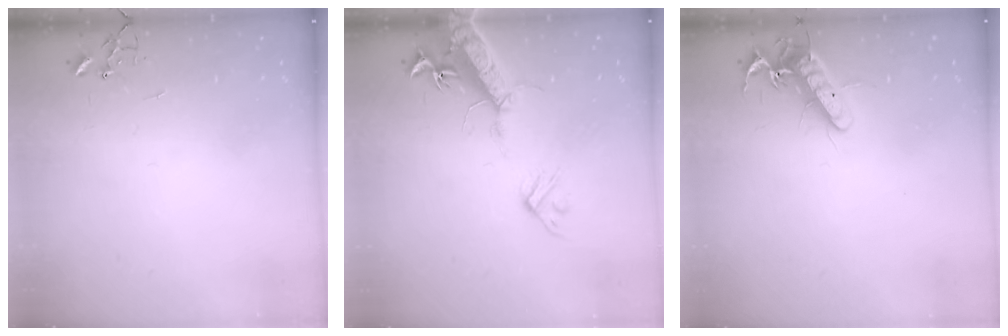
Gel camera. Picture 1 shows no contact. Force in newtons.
{"total": 17.3, "press": 16.8, "slide": 3.9}
{"total": 13.7, "press": 13.6, "slide": 1.5}